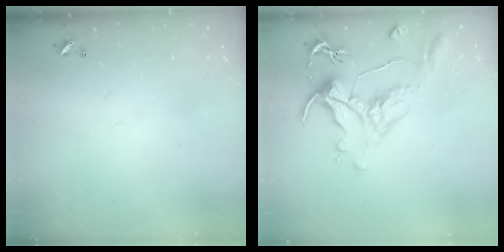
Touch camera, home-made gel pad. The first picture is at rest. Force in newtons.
{"total": 1.5, "press": 0.4, "slide": 1.5}